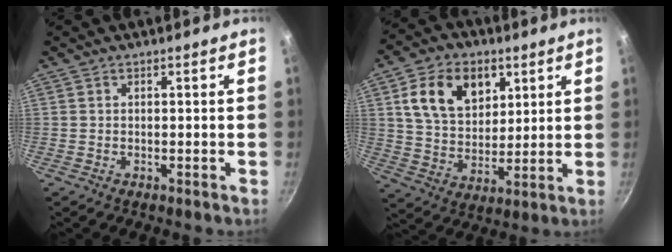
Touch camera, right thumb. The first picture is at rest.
{"total": 14.6, "force": [5.7, 10.2, 8.8], "torque": [-0.123, -0.016, 0.098]}